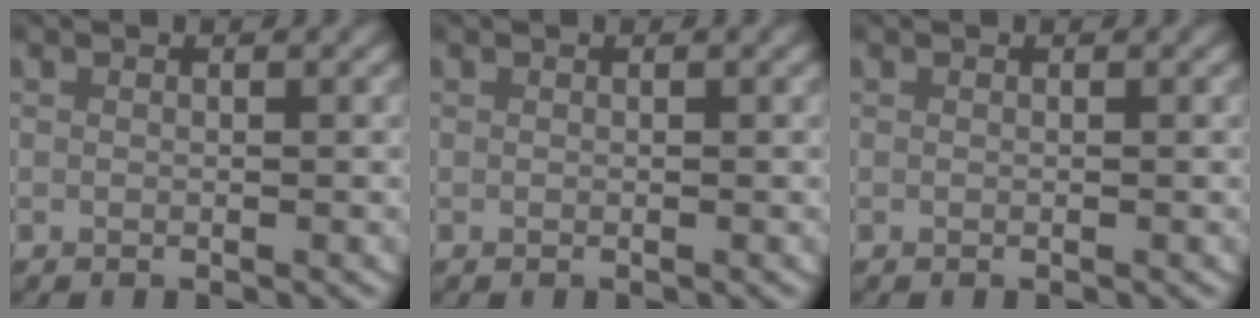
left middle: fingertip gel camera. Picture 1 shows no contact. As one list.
[{"total": 0.0}, {"total": 0.0}]